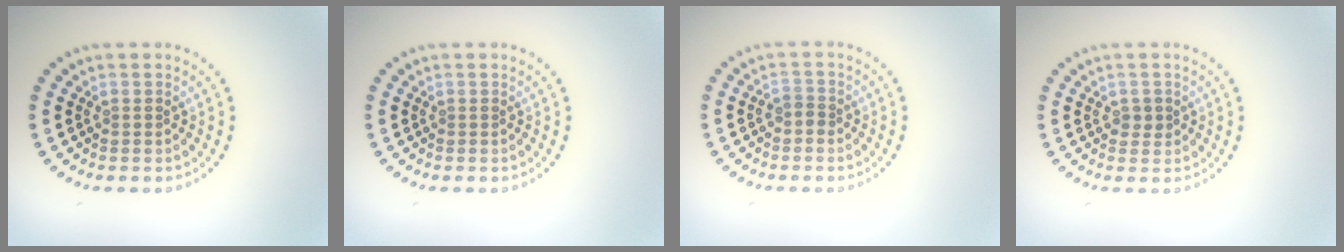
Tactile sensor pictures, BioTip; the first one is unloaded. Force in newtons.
{"total": 0.0}
{"total": 1.1, "press": 0.9, "slide": 0.7}
{"total": 1.1, "press": 1.1, "slide": 0.2}